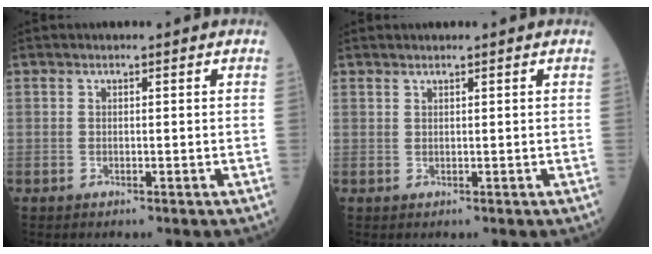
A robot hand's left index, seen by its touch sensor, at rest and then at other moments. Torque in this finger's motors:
{"motor_torque": [-0.02, 0.12, -0.02, -0.01]}